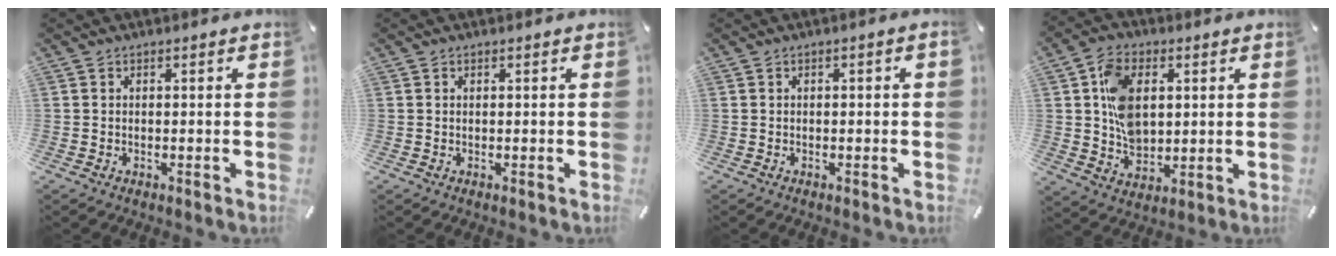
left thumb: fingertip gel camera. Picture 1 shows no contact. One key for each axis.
{"total": 0.0}
{"total": 0.8, "fx": -0.3, "fy": 0.3, "fz": 0.7, "tx": -0.012, "ty": 0.000, "tz": -0.005}
{"total": 11.2, "fx": 2.5, "fy": 8.0, "fz": 7.4, "tx": -0.149, "ty": 0.005, "tz": 0.046}